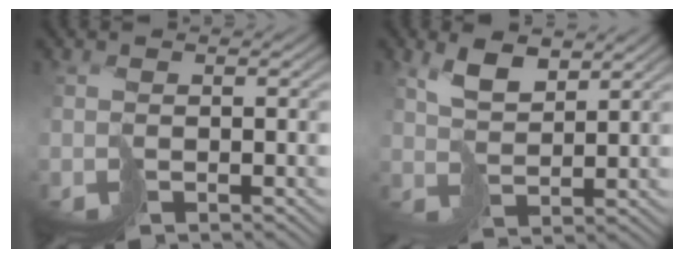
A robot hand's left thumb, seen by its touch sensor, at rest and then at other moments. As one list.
[{"total": 4.7, "force": [3.0, 2.0, 3.1], "torque": [-0.072, 0.001, 0.057]}]